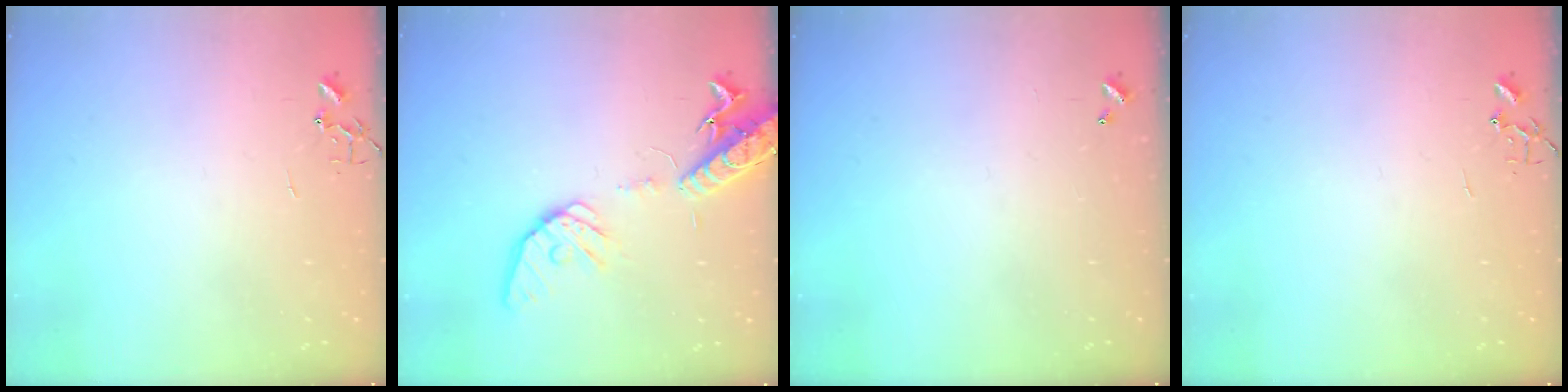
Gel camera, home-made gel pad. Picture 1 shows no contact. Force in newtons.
{"total": 16.1, "press": 15.8, "slide": 3.0}
{"total": 0.0}
{"total": 0.0}